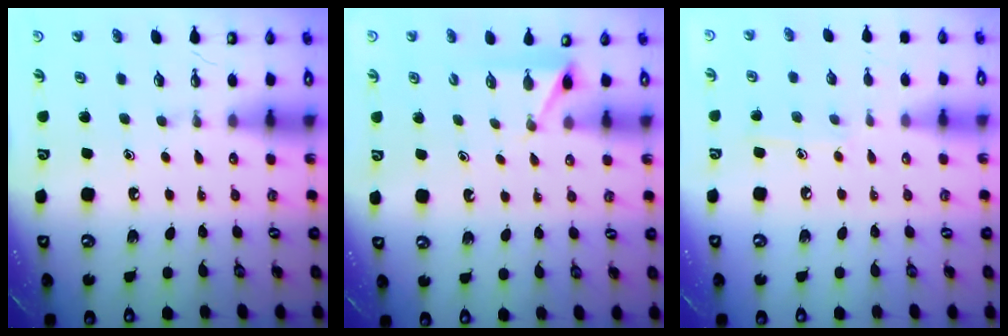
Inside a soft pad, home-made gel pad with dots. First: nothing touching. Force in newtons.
{"total": 3.0, "press": 2.9, "slide": 0.4}
{"total": 6.7, "press": 6.7, "slide": 0.5}